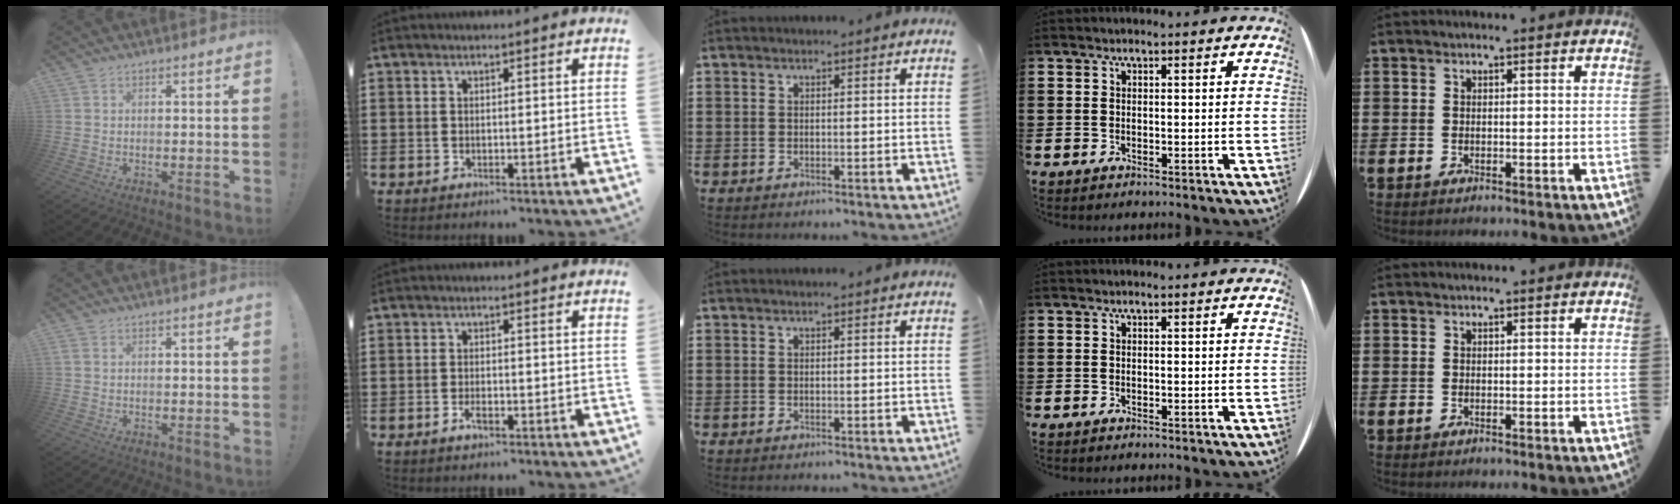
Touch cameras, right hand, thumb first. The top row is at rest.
{"thumb": {"total": 1.0, "force": [0.3, 0.8, 0.5], "torque": [-0.011, 0.004, 0.005]}, "index": {"total": 2.0, "force": [-1.0, 0.7, 1.6], "torque": [-0.035, -0.004, -0.020]}}